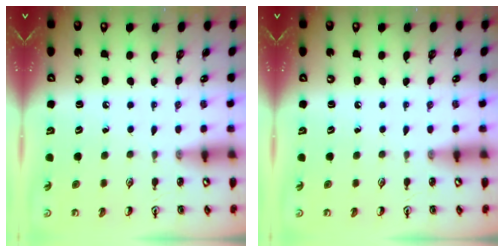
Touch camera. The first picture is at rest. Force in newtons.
{"total": 0.0}